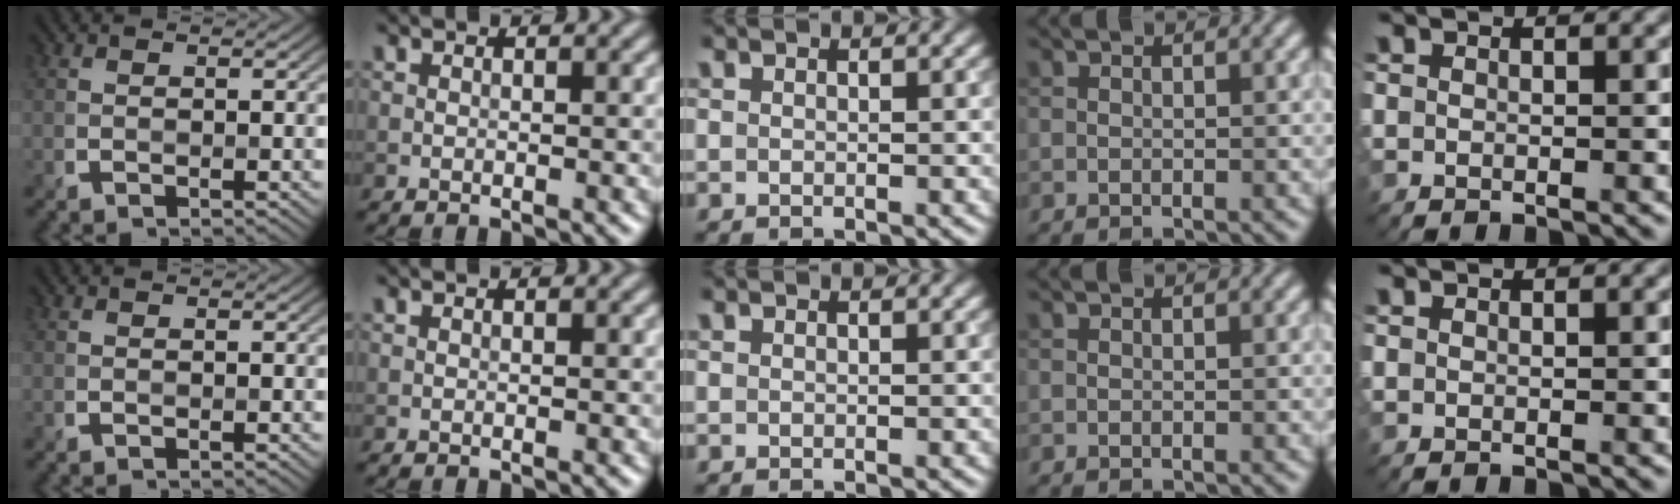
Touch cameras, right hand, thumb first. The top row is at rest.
{}